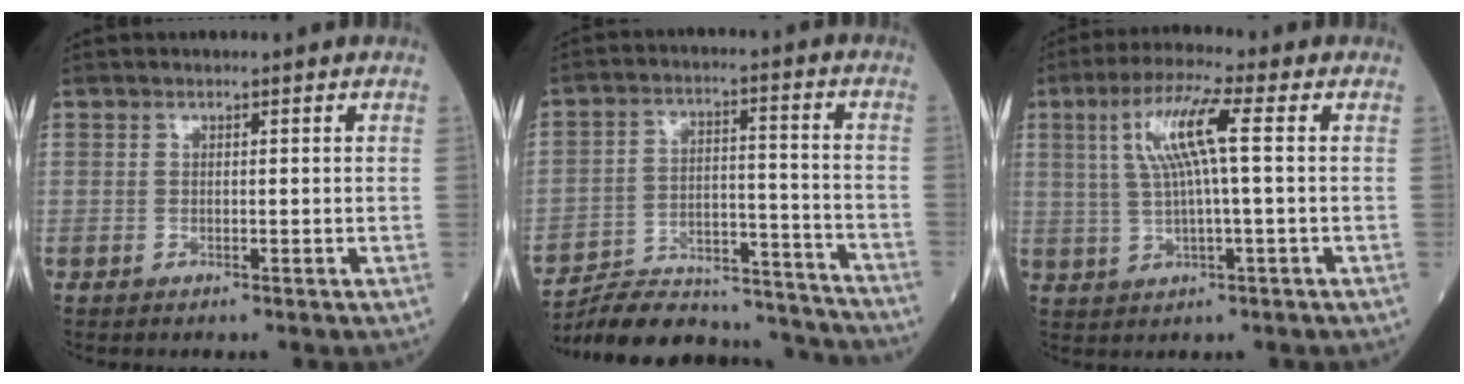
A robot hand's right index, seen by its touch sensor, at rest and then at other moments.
{"total": 21.5, "force": [-20.6, 3.3, 4.9], "torque": [-0.090, 0.015, -0.299]}
{"total": 8.3, "force": [1.9, 0.1, 8.1], "torque": [-0.163, 0.015, 0.037]}